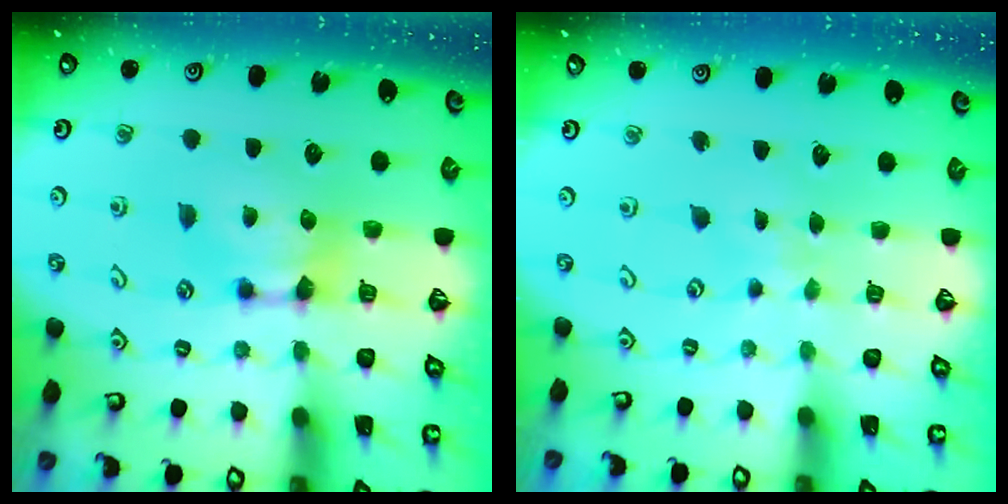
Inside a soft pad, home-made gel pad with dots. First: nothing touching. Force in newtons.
{"total": 4.2, "press": 4.1, "slide": 0.3}